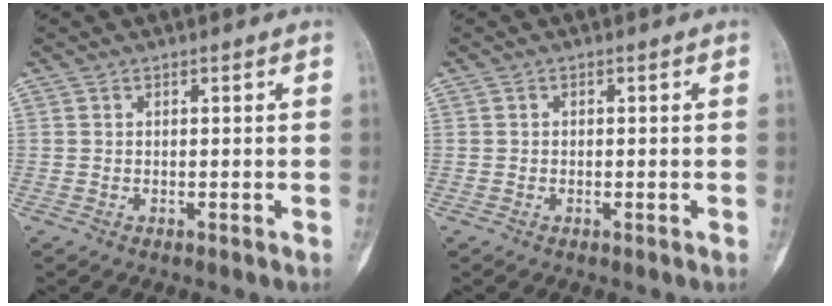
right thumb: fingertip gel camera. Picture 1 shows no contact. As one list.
[{"total": 0.0}]